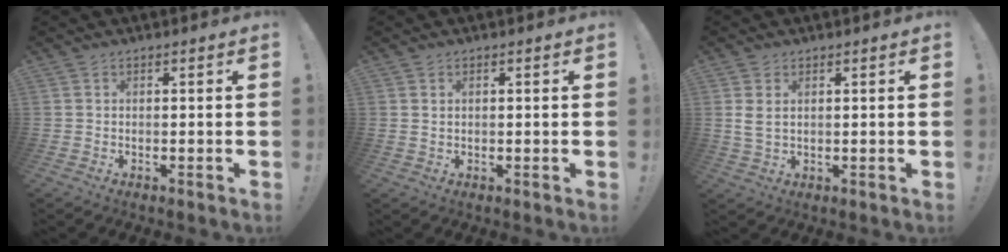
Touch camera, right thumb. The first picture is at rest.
{"total": 0.8, "force": [0.3, 0.5, 0.7], "torque": [-0.014, 0.002, 0.005]}
{"total": 3.6, "force": [1.5, 2.1, 2.5], "torque": [-0.042, -0.006, 0.026]}